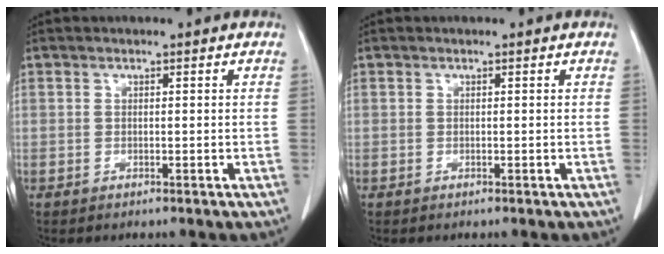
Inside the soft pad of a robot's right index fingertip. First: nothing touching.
{"total": 0.0}